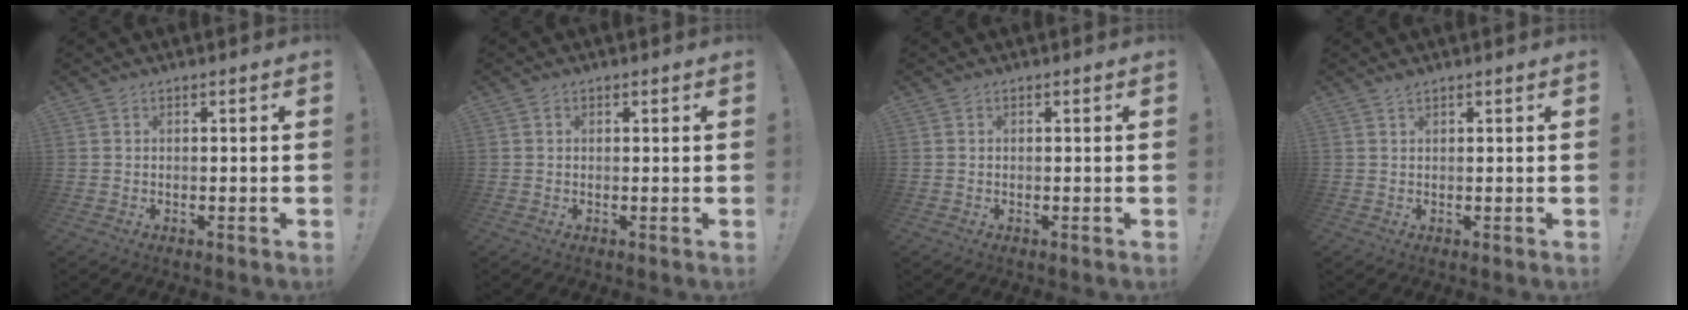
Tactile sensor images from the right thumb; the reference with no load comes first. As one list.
[{"total": 0.5, "force": [0.1, 0.5, 0.1], "torque": [0.007, -0.001, 0.000]}, {"total": 0.0}, {"total": 1.1, "force": [1.0, 0.2, 0.5], "torque": [-0.007, -0.002, 0.018]}]